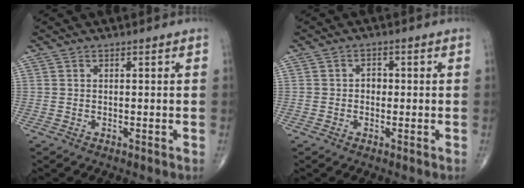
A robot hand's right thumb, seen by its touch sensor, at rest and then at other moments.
{"total": 1.9, "force": [-0.2, 1.6, 1.0], "torque": [-0.003, 0.006, -0.006]}